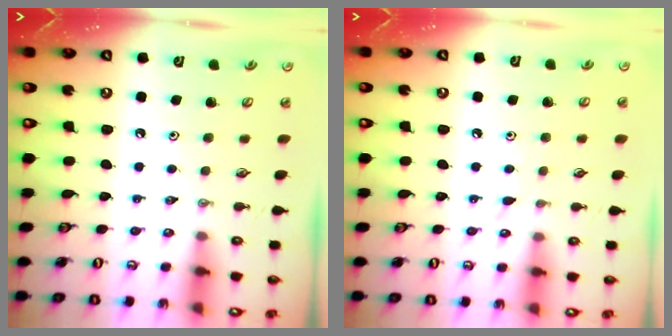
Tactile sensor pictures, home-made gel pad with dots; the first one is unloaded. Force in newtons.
{"total": 3.9, "press": 3.8, "slide": 0.5}